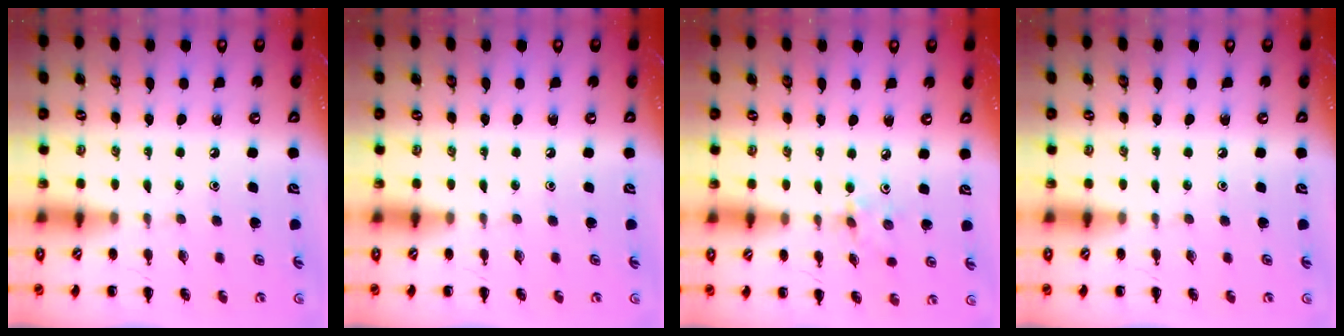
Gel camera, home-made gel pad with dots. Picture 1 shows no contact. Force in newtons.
{"total": 0.0}
{"total": 2.9, "press": 2.7, "slide": 0.9}
{"total": 0.0}